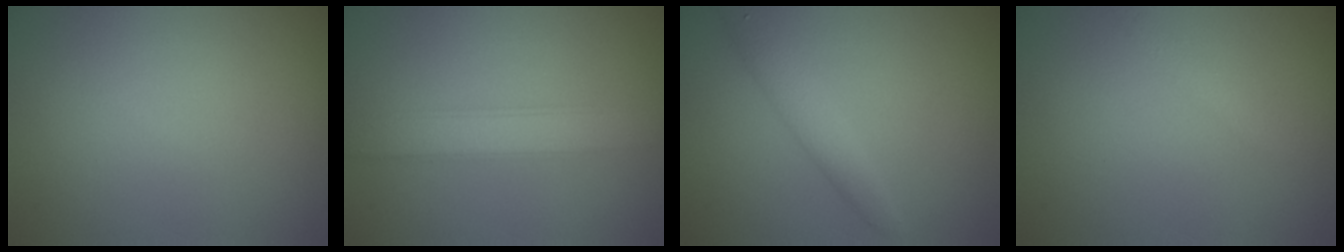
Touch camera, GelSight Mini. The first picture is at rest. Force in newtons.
{"total": 2.9, "press": 2.9, "slide": 0.0}
{"total": 2.2, "press": 2.2, "slide": 0.1}
{"total": 0.7, "press": 0.7, "slide": 0.0}